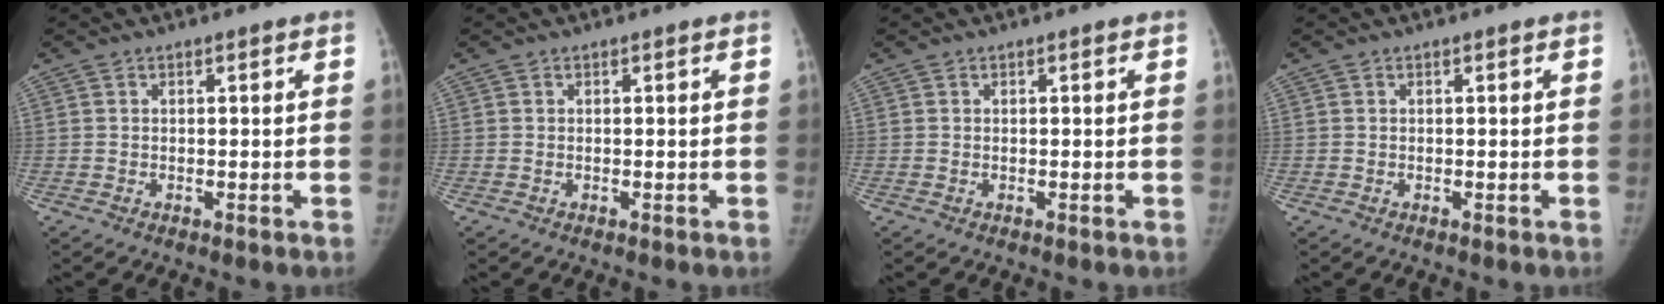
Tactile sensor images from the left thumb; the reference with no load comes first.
{"total": 0.0}
{"total": 0.0}
{"total": 0.0}